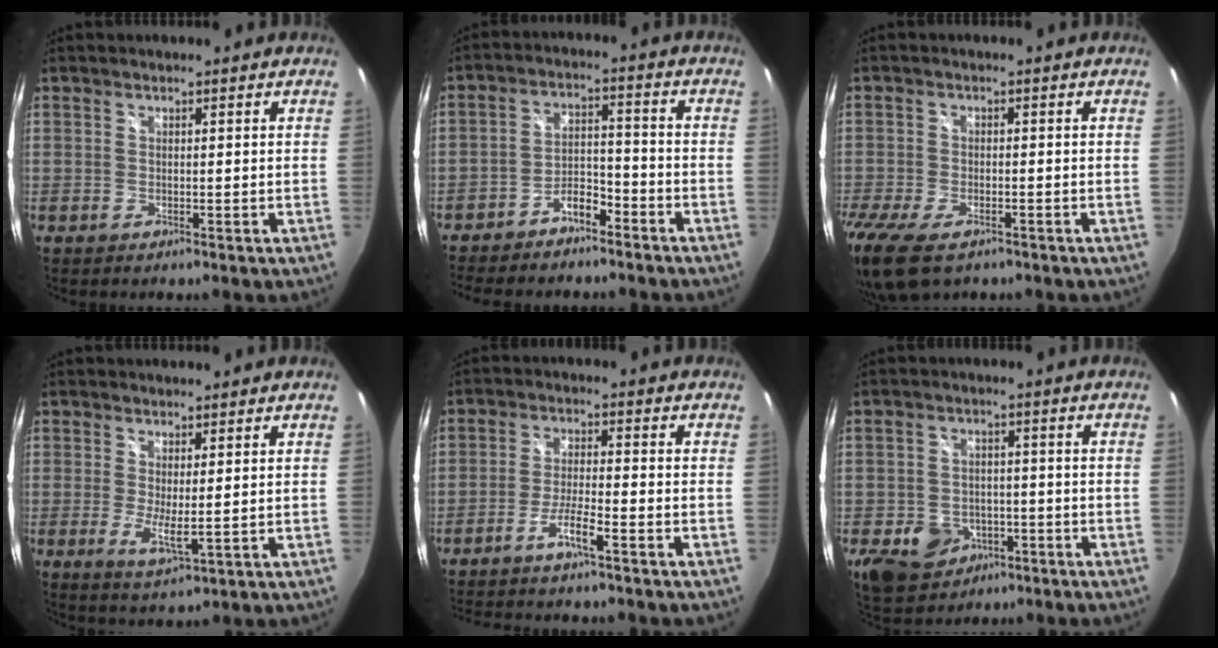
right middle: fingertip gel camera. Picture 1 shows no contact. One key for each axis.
{"total": 8.7, "fx": -7.1, "fy": 3.1, "fz": 3.8, "tx": -0.086, "ty": 0.026, "tz": -0.118}
{"total": 11.4, "fx": -7.7, "fy": 5.1, "fz": 6.7, "tx": -0.171, "ty": -0.045, "tz": -0.140}
{"total": 4.1, "fx": 0.2, "fy": 0.8, "fz": 4.1, "tx": -0.074, "ty": -0.012, "tz": 0.005}
{"total": 5.4, "fx": -4.2, "fy": -0.5, "fz": 3.4, "tx": -0.084, "ty": 0.004, "tz": -0.080}
{"total": 11.0, "fx": -4.9, "fy": 8.5, "fz": 4.9, "tx": -0.131, "ty": -0.001, "tz": -0.061}